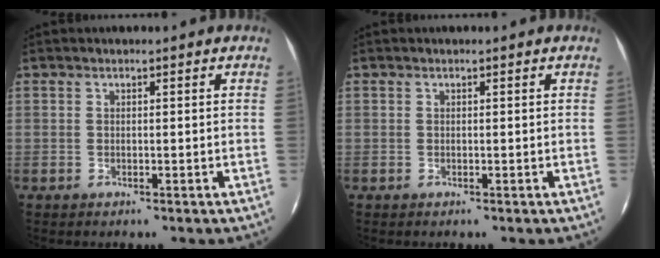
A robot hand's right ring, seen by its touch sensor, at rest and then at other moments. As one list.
[{"total": 0.0}]